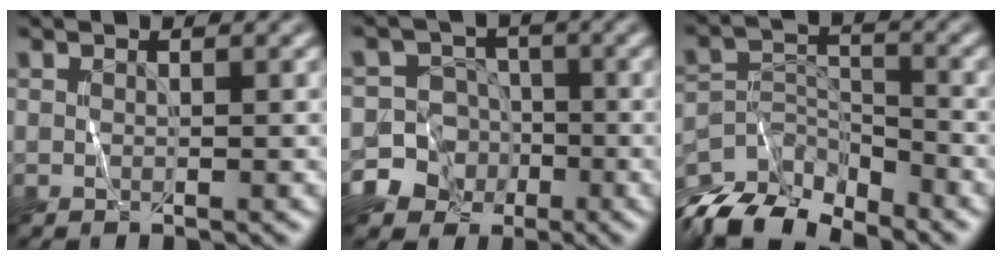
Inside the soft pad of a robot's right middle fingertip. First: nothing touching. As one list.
[{"total": 12.4, "force": [-5.6, 10.9, 1.6], "torque": [-0.050, -0.028, -0.108]}, {"total": 7.8, "force": [-6.7, 2.9, 2.9], "torque": [-0.055, -0.010, -0.132]}]